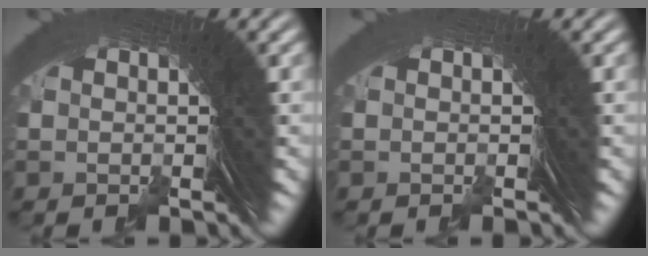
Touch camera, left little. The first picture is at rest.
{"total": 0.8, "force": [-0.4, -0.6, -0.5], "torque": [0.012, 0.004, -0.006]}